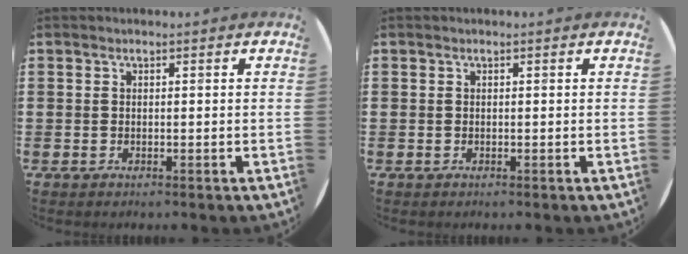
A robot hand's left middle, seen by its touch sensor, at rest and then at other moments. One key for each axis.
{"total": 0.0}